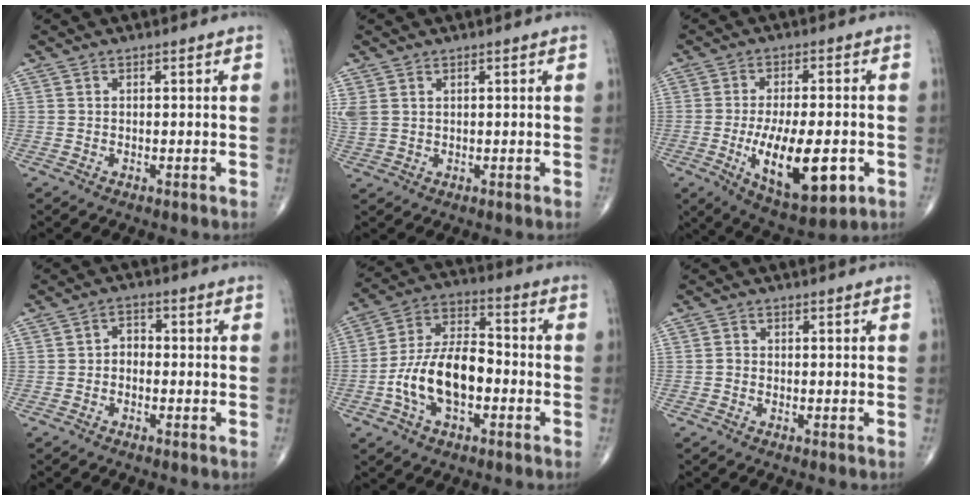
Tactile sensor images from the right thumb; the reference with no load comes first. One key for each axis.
{"total": 3.4, "fx": 1.2, "fy": 2.4, "fz": 2.1, "tx": -0.064, "ty": 0.008, "tz": 0.035}
{"total": 16.0, "fx": -4.3, "fy": 6.4, "fz": 14.0, "tx": -0.221, "ty": -0.002, "tz": -0.053}
{"total": 2.7, "fx": -0.8, "fy": 2.0, "fz": 1.6, "tx": -0.009, "ty": 0.017, "tz": -0.026}
{"total": 14.6, "fx": -3.6, "fy": 7.9, "fz": 11.7, "tx": -0.213, "ty": 0.041, "tz": -0.070}
{"total": 1.0, "fx": -0.4, "fy": 0.8, "fz": 0.5, "tx": -0.004, "ty": 0.002, "tz": -0.010}